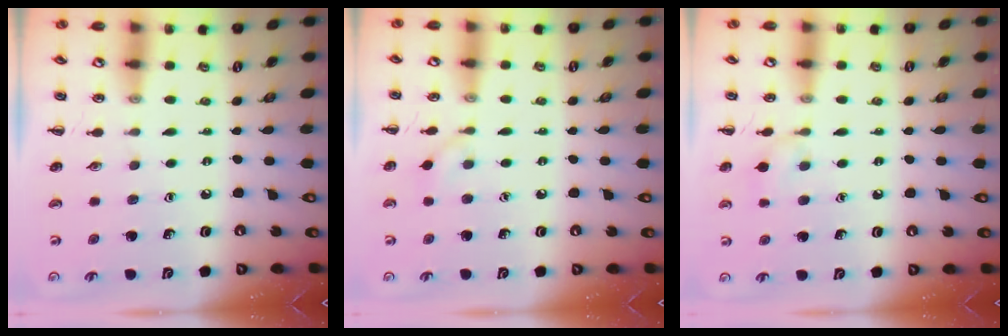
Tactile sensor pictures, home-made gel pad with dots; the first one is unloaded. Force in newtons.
{"total": 5.7, "press": 5.3, "slide": 2.1}
{"total": 7.1, "press": 6.7, "slide": 2.1}